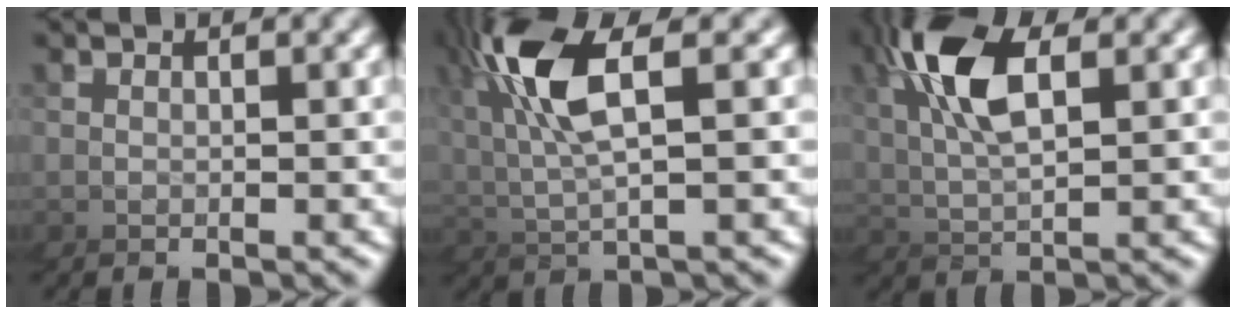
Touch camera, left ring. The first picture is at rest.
{"total": 6.4, "force": [2.1, 2.1, 5.7], "torque": [-0.160, 0.012, 0.039]}
{"total": 4.7, "force": [2.6, 1.4, 3.6], "torque": [-0.129, 0.015, 0.036]}